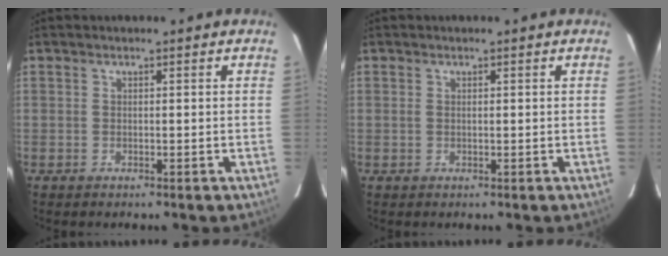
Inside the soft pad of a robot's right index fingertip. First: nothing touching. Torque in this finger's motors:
{"motor_torque": [-0.29, 0.20, -0.01, -0.01]}